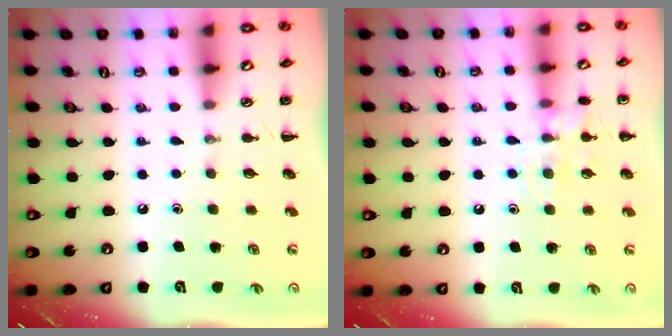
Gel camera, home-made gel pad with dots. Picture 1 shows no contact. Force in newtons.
{"total": 9.2, "press": 9.2, "slide": 0.6}